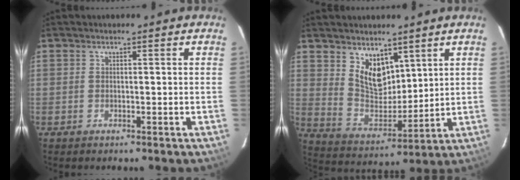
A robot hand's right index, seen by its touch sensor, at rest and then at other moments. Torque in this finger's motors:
{"motor_torque": [0.19, 0.30, 0.05, 0.03]}